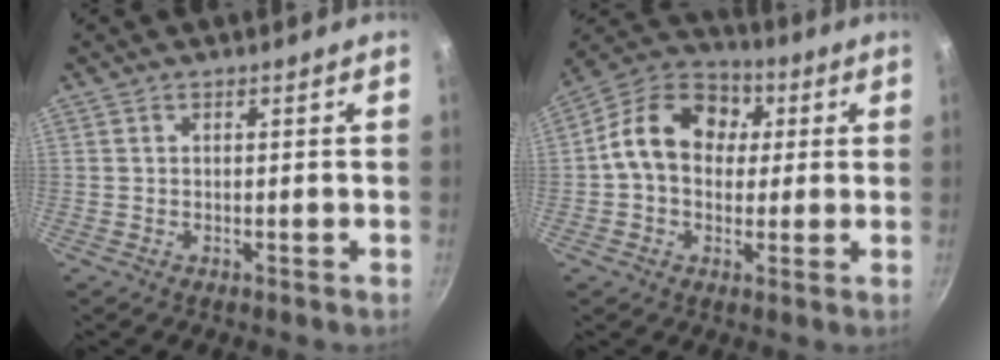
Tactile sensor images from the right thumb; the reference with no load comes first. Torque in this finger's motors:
{"motor_torque": [-0.56, 1.84, 0.84, -0.65, 0.34]}